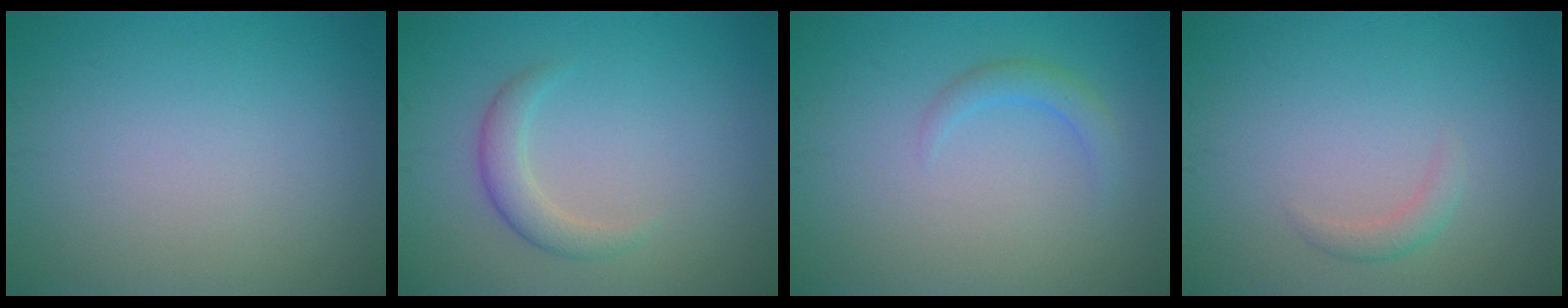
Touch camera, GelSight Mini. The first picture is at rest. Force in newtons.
{"total": 2.2, "press": 2.2, "slide": 0.1}
{"total": 1.6, "press": 1.6, "slide": 0.0}
{"total": 1.2, "press": 1.2, "slide": 0.1}